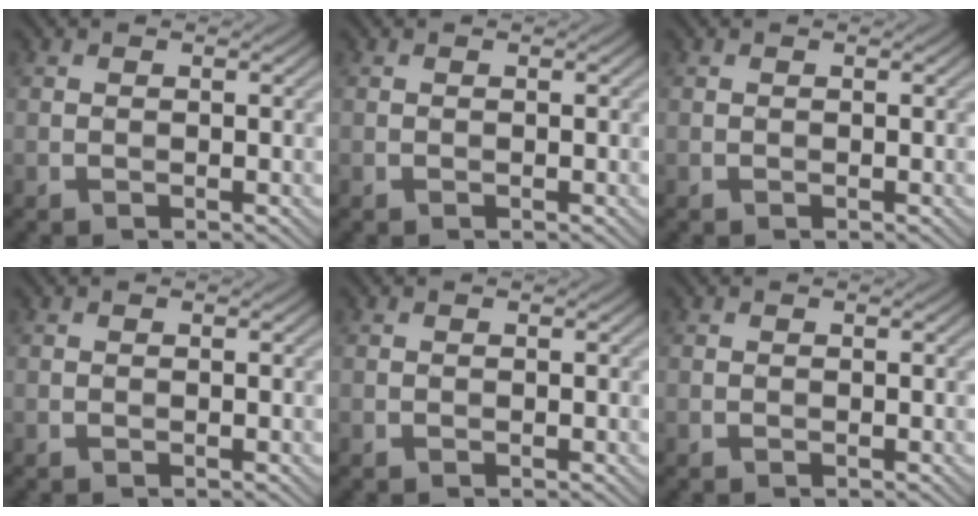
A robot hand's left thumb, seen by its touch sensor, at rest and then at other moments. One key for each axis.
{"total": 0.0}
{"total": 0.0}
{"total": 0.0}
{"total": 0.0}
{"total": 0.0}